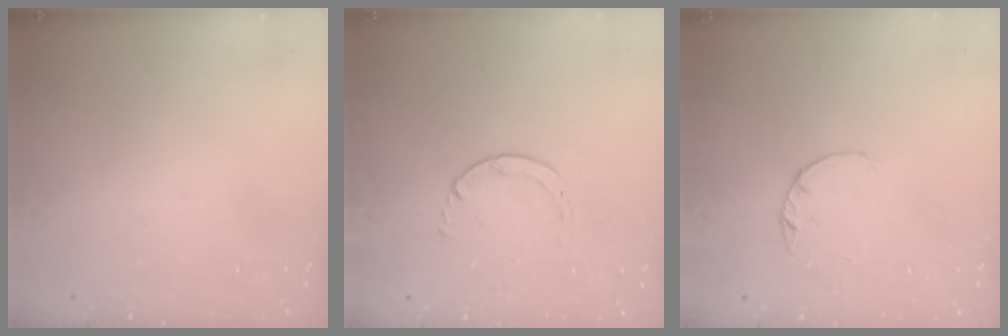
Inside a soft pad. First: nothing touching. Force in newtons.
{"total": 1.7, "press": 1.6, "slide": 0.2}
{"total": 2.2, "press": 2.2, "slide": 0.4}